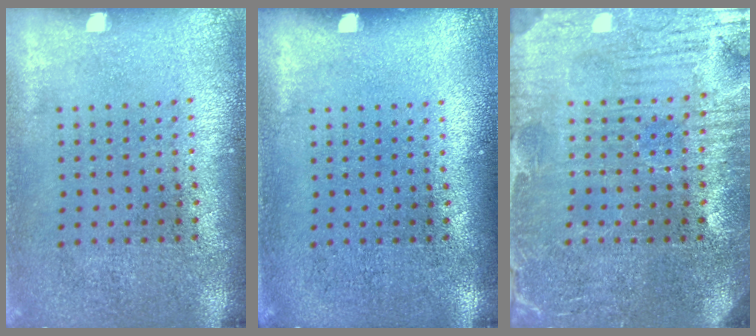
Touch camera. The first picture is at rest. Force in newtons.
{"total": 0.0}
{"total": 3.8, "press": 3.8, "slide": 0.5}